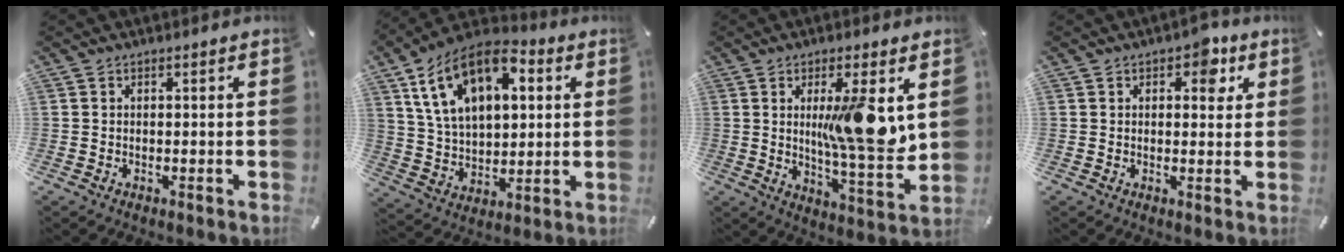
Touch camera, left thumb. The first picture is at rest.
{"total": 17.8, "force": [8.2, 11.1, 11.2], "torque": [-0.225, -0.020, 0.145]}
{"total": 14.4, "force": [3.5, 2.9, 13.6], "torque": [-0.220, -0.027, 0.048]}
{"total": 5.7, "force": [2.5, 3.5, 3.8], "torque": [-0.027, -0.009, 0.032]}